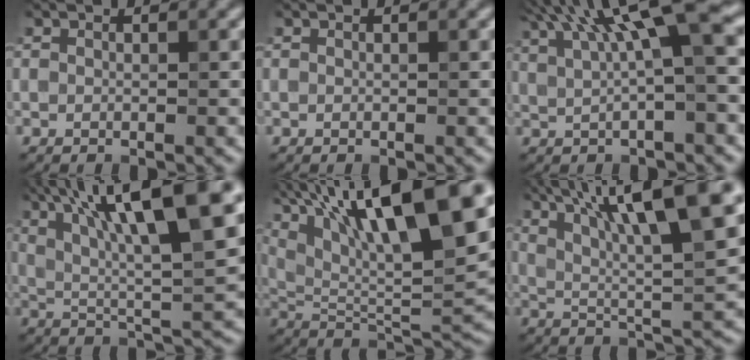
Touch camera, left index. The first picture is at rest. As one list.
[{"total": 0.0}, {"total": 8.3, "force": [3.3, 1.8, 7.4], "torque": [-0.124, 0.018, 0.056]}, {"total": 14.9, "force": [6.8, 3.6, 12.8], "torque": [-0.218, 0.021, 0.115]}, {"total": 18.9, "force": [9.7, 5.9, 15.1], "torque": [-0.253, 0.035, 0.165]}, {"total": 14.2, "force": [7.0, 3.3, 12.0], "torque": [-0.201, 0.019, 0.118]}]